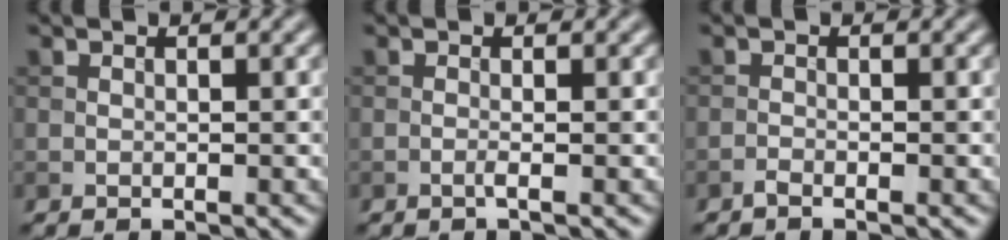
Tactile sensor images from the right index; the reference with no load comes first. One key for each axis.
{"total": 0.8, "fx": -0.3, "fy": 0.2, "fz": 0.8, "tx": -0.015, "ty": -0.003, "tz": -0.009}
{"total": 0.7, "fx": -0.6, "fy": 0.1, "fz": 0.4, "tx": -0.008, "ty": 0.002, "tz": -0.015}